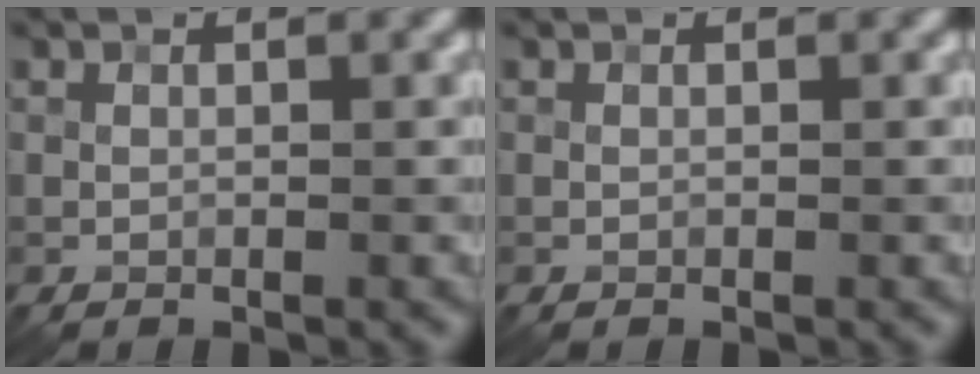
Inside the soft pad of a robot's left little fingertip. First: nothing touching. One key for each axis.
{"total": 0.0}